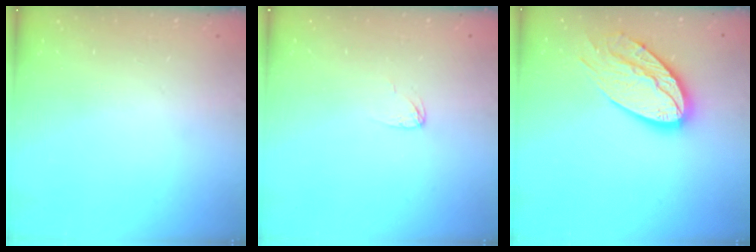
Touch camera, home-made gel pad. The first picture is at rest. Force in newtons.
{"total": 3.1, "press": 3.1, "slide": 0.2}
{"total": 16.7, "press": 16.6, "slide": 1.5}